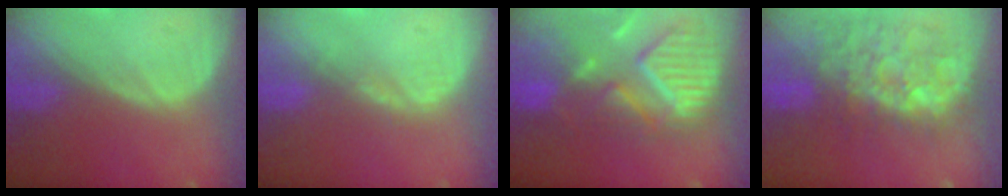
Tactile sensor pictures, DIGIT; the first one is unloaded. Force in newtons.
{"total": 2.3, "press": 1.8, "slide": 1.5}
{"total": 11.8, "press": 10.4, "slide": 5.7}
{"total": 10.5, "press": 9.9, "slide": 3.4}